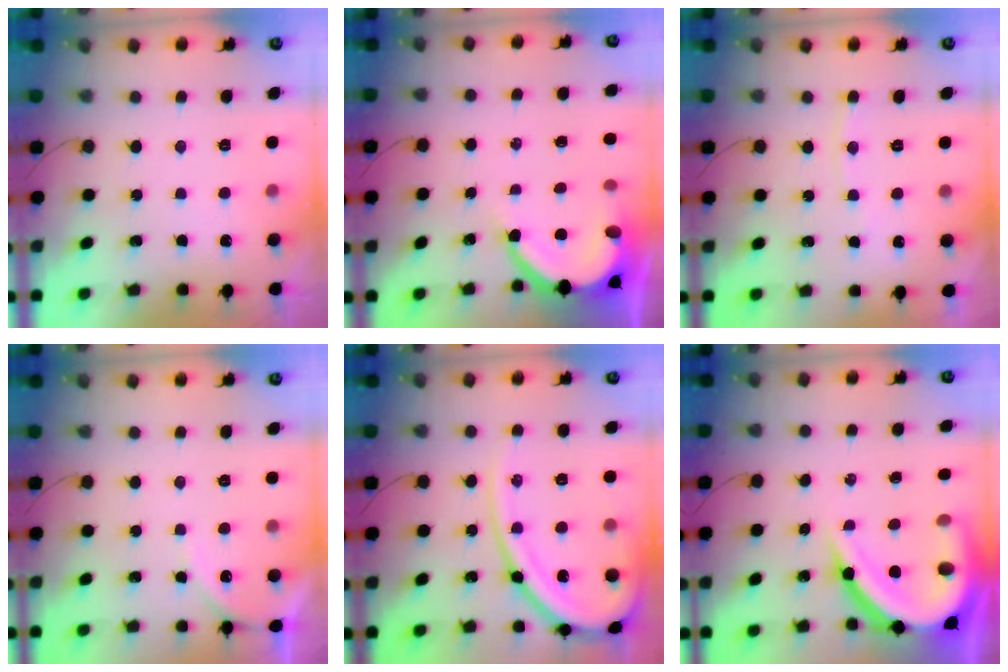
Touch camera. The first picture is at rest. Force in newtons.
{"total": 10.1, "press": 10.1, "slide": 1.0}
{"total": 3.9, "press": 3.9, "slide": 0.6}
{"total": 4.7, "press": 4.6, "slide": 0.7}
{"total": 16.4, "press": 16.3, "slide": 1.6}
{"total": 20.4, "press": 20.3, "slide": 2.2}